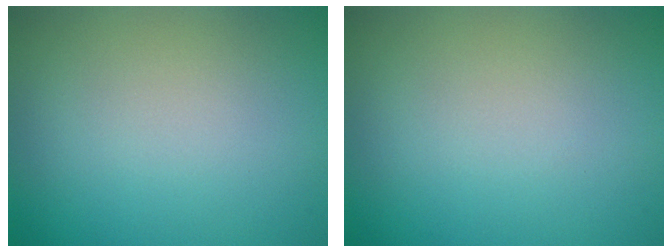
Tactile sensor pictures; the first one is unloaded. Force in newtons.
{"total": 0.0}